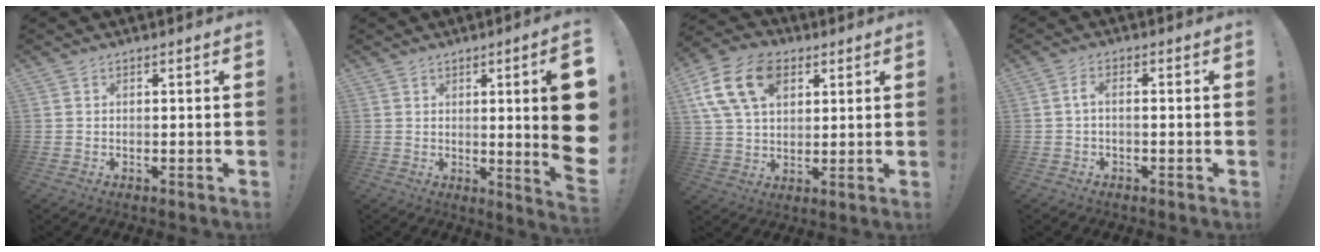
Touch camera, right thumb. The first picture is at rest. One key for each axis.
{"total": 13.3, "fx": 1.4, "fy": 0.3, "fz": 13.3, "tx": -0.177, "ty": -0.031, "tz": 0.018}
{"total": 16.5, "fx": 6.9, "fy": 11.1, "fz": 10.1, "tx": -0.185, "ty": -0.017, "tz": 0.131}
{"total": 2.7, "fx": -1.0, "fy": 0.6, "fz": 2.4, "tx": -0.048, "ty": 0.003, "tz": -0.020}